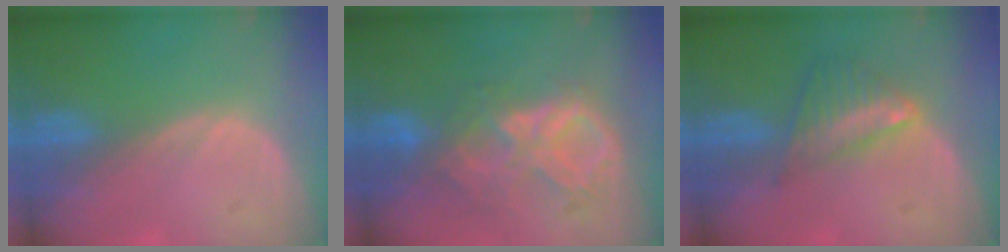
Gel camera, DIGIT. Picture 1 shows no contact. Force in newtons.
{"total": 9.1, "press": 7.9, "slide": 4.5}
{"total": 6.1, "press": 5.3, "slide": 3.0}